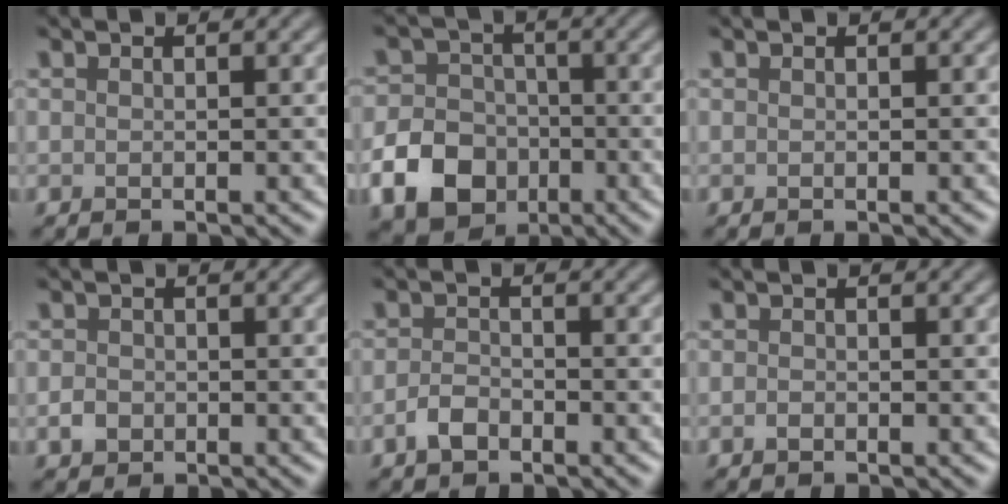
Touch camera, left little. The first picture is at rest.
{"total": 8.7, "force": [-3.9, 6.9, 3.7], "torque": [-0.064, -0.022, -0.095]}
{"total": 0.0}
{"total": 1.3, "force": [-0.4, 1.1, 0.5], "torque": [-0.008, 0.000, -0.012]}
{"total": 1.8, "force": [-1.2, 1.0, 1.0], "torque": [-0.020, 0.004, -0.027]}
{"total": 0.6, "force": [-0.3, 0.3, 0.3], "torque": [-0.007, -0.001, -0.007]}